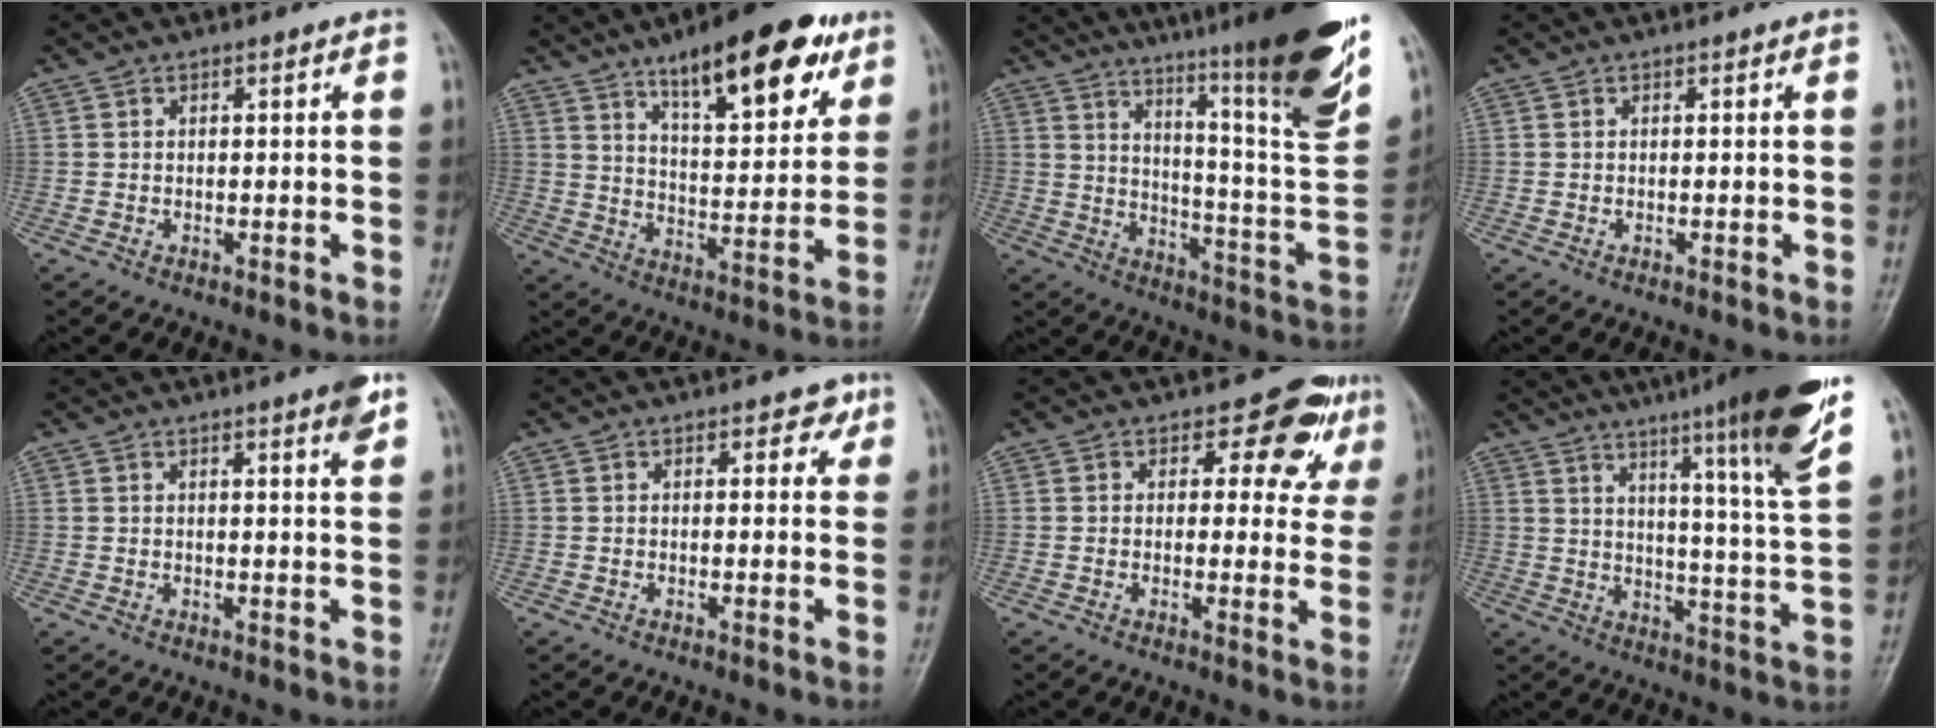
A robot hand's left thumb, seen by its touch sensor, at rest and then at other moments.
{"total": 19.4, "force": [11.6, 6.8, 14.0], "torque": [-0.165, -0.049, 0.178]}
{"total": 28.4, "force": [19.5, 2.6, 20.6], "torque": [-0.287, -0.106, 0.277]}
{"total": 0.0}
{"total": 3.6, "force": [2.3, 0.4, 2.7], "torque": [-0.031, -0.012, 0.028]}
{"total": 2.6, "force": [1.4, 1.7, 1.3], "torque": [0.007, -0.004, 0.012]}
{"total": 7.3, "force": [4.3, 4.7, 3.4], "torque": [-0.007, -0.022, 0.040]}
{"total": 20.2, "force": [13.4, 0.4, 15.2], "torque": [-0.203, -0.070, 0.183]}